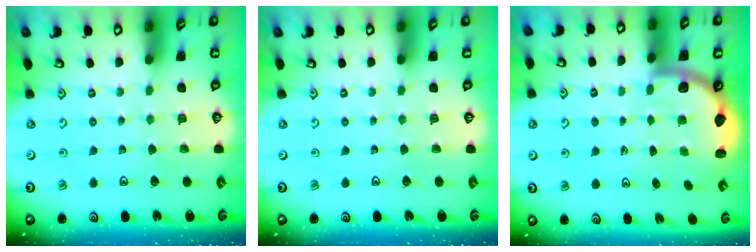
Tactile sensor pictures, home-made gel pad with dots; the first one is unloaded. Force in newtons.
{"total": 0.0}
{"total": 2.6, "press": 2.5, "slide": 0.6}